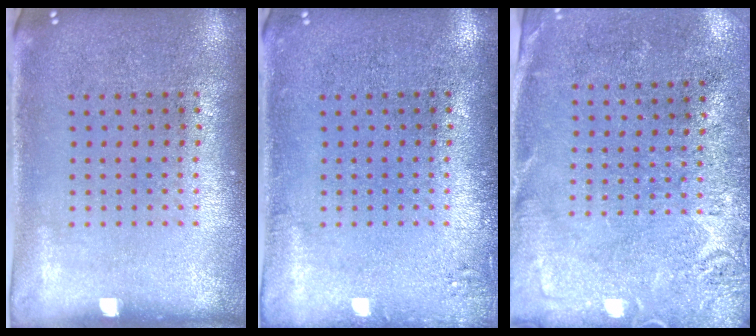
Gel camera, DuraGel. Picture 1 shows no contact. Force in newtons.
{"total": 1.0, "press": 1.0, "slide": 0.3}
{"total": 2.8, "press": 2.3, "slide": 1.5}